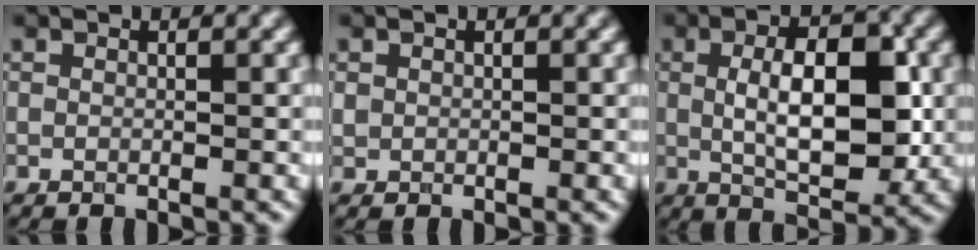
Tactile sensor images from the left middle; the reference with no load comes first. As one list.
[{"total": 0.5, "force": [0.2, 0.5, 0.0], "torque": [0.001, -0.001, 0.003]}, {"total": 7.7, "force": [0.3, 3.0, 7.1], "torque": [-0.112, 0.000, 0.005]}]